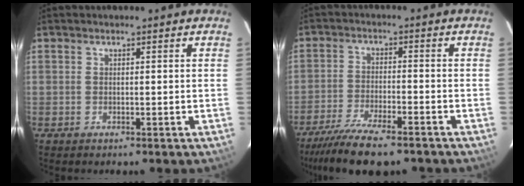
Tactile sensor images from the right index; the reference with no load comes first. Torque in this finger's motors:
{"motor_torque": [1.28, -0.86, 0.28, 0.11]}